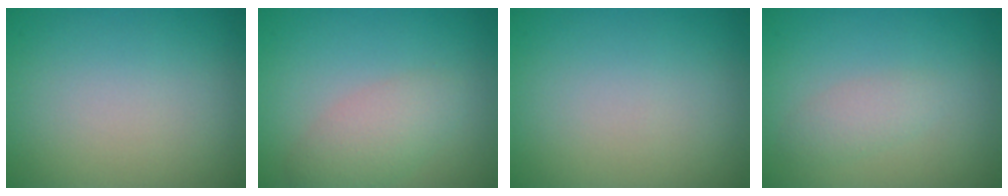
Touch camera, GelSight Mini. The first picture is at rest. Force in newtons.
{"total": 3.0, "press": 3.0, "slide": 0.1}
{"total": 0.0}
{"total": 1.5, "press": 1.5, "slide": 0.1}